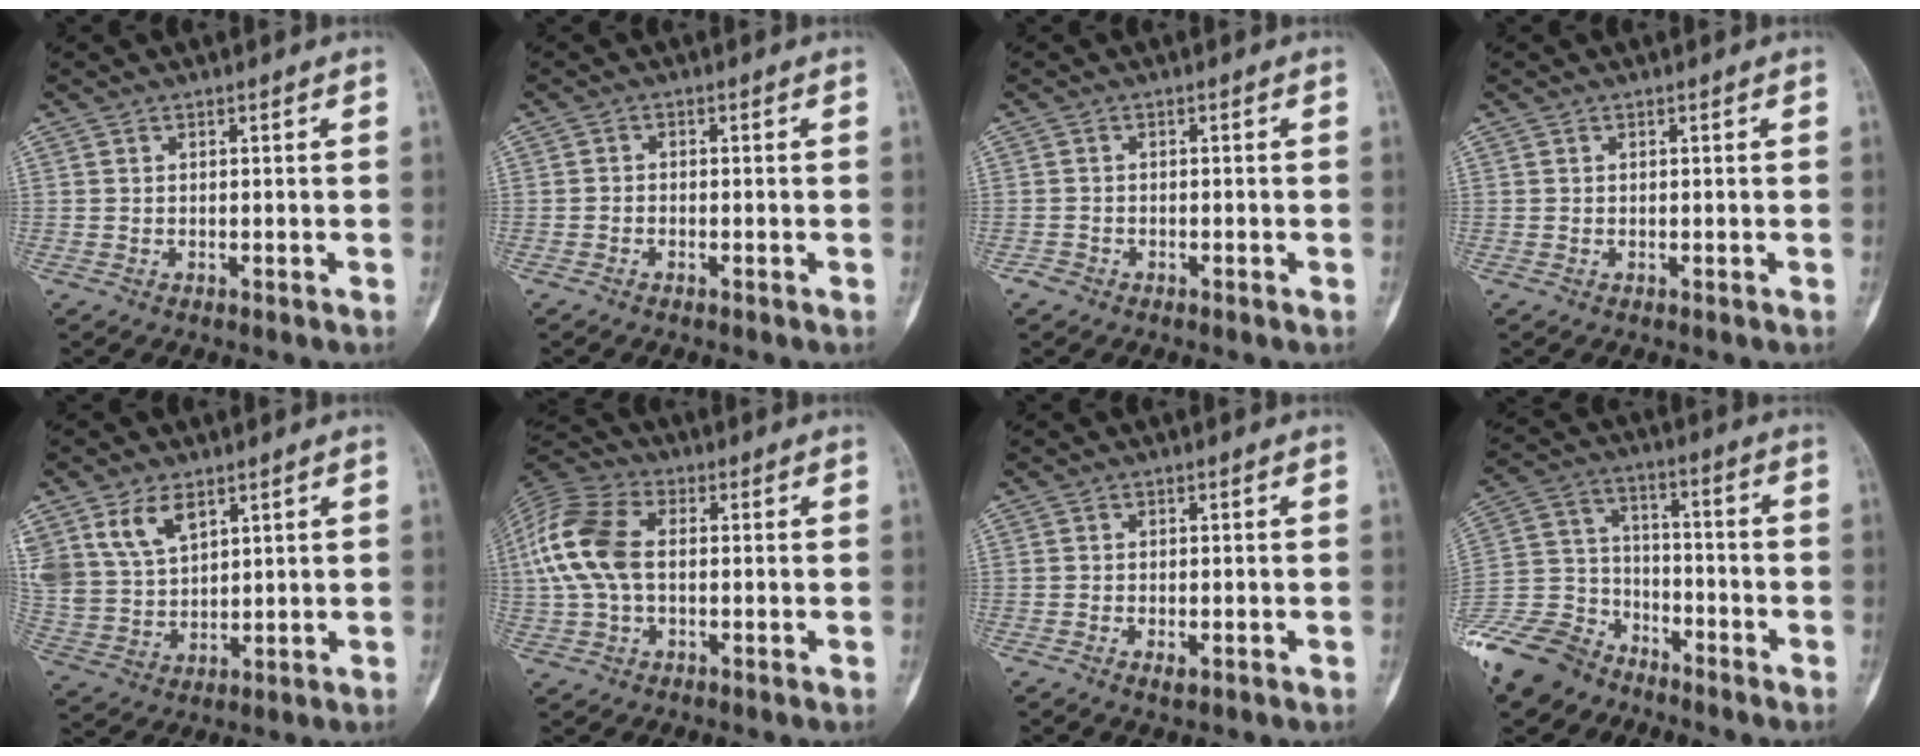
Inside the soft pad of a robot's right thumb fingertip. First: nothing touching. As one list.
[{"total": 0.9, "force": [-0.6, 0.5, 0.4], "torque": [-0.005, 0.005, -0.017]}, {"total": 1.2, "force": [-0.9, 0.8, 0.2], "torque": [0.000, 0.004, -0.022]}, {"total": 0.0}, {"total": 9.6, "force": [5.4, 5.7, 5.5], "torque": [-0.095, -0.016, 0.120]}, {"total": 13.0, "force": [0.7, 8.0, 10.2], "torque": [-0.229, 0.028, 0.008]}, {"total": 1.7, "force": [-0.7, 0.8, 1.3], "torque": [-0.023, 0.000, -0.012]}, {"total": 15.3, "force": [-11.9, 8.5, 4.2], "torque": [-0.076, 0.061, -0.230]}]